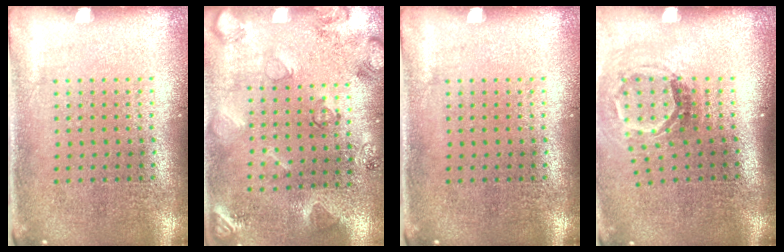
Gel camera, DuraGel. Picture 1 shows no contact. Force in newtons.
{"total": 2.1, "press": 1.9, "slide": 0.8}
{"total": 0.0}
{"total": 1.8, "press": 1.2, "slide": 1.4}